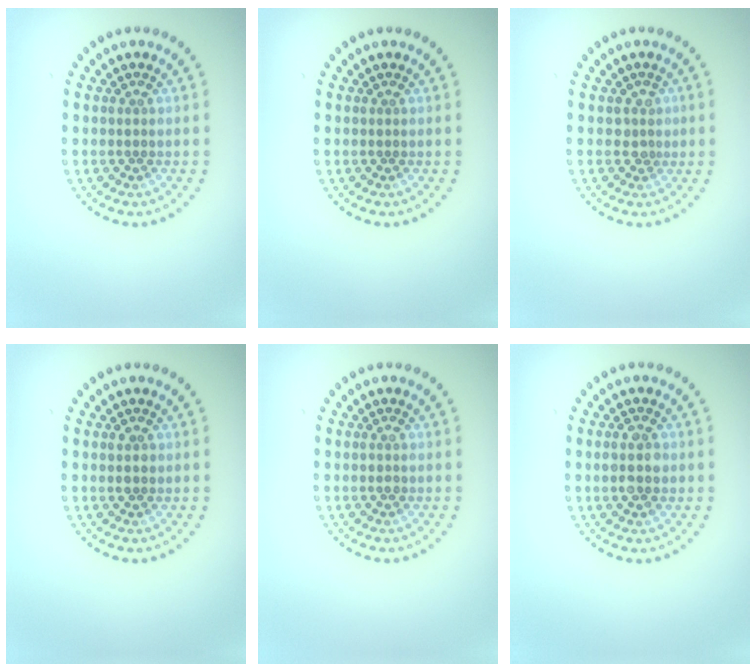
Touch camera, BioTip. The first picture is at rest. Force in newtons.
{"total": 0.0}
{"total": 1.3, "press": 1.0, "slide": 0.9}
{"total": 1.1, "press": 1.1, "slide": 0.3}
{"total": 0.8, "press": 0.8, "slide": 0.2}
{"total": 2.1, "press": 2.1, "slide": 0.2}